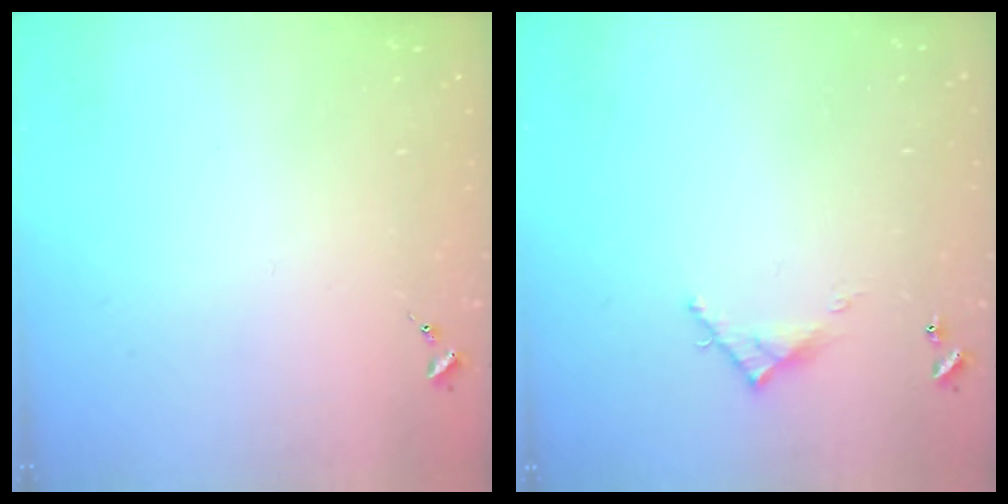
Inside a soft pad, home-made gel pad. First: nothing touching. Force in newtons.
{"total": 5.5, "press": 5.5, "slide": 0.3}